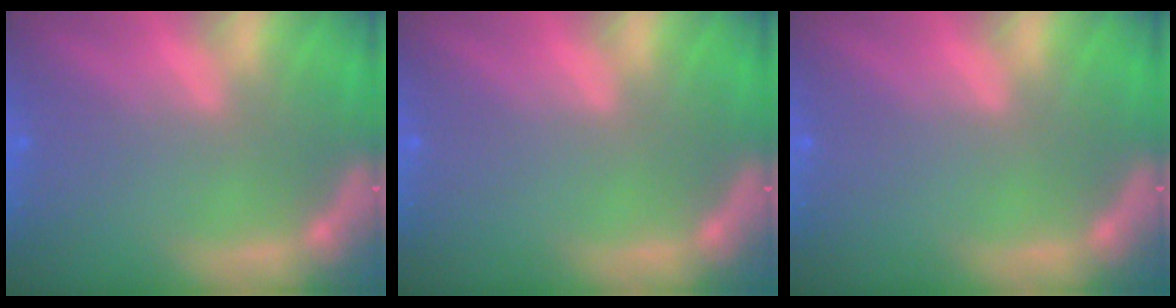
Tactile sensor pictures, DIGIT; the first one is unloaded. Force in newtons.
{"total": 0.0}
{"total": 0.0}